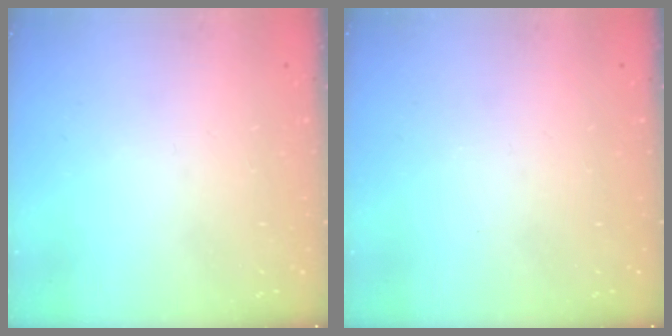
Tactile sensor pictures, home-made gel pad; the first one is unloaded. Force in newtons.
{"total": 0.0}